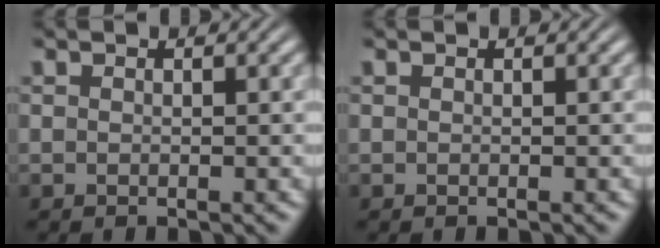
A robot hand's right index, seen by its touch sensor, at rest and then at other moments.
{"total": 0.0}